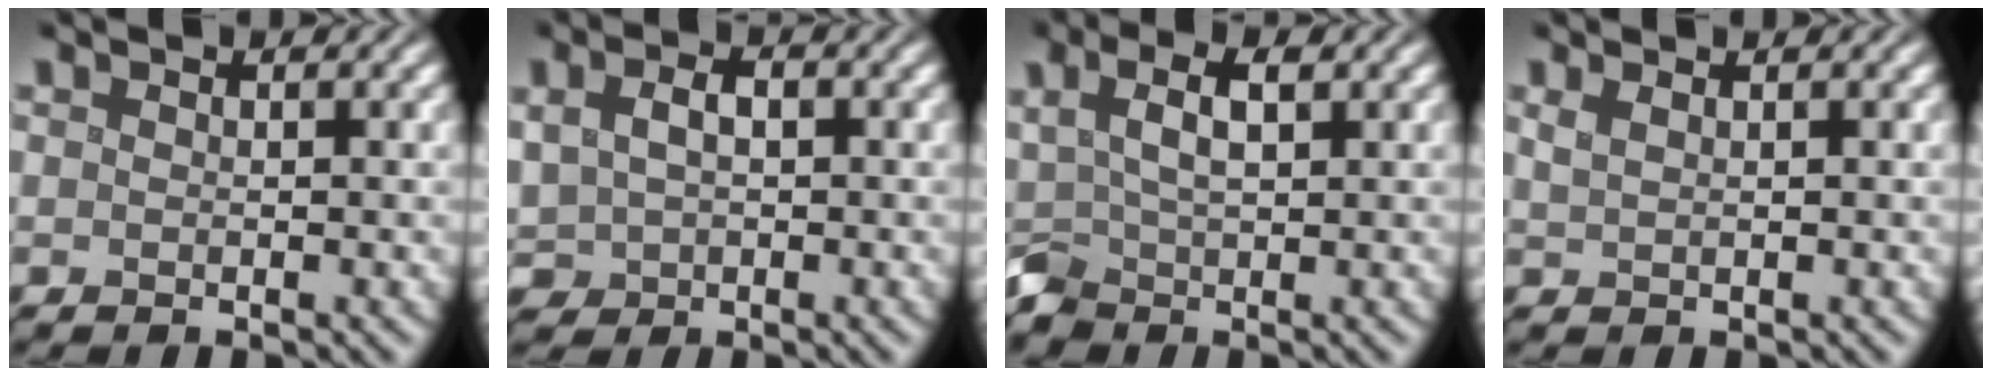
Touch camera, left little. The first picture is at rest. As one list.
[{"total": 3.3, "force": [0.6, 2.5, 2.1], "torque": [-0.050, 0.000, 0.014]}, {"total": 3.2, "force": [0.6, 1.8, 2.6], "torque": [-0.061, 0.003, 0.012]}, {"total": 1.2, "force": [0.7, 0.5, 0.8], "torque": [-0.012, 0.002, 0.013]}]